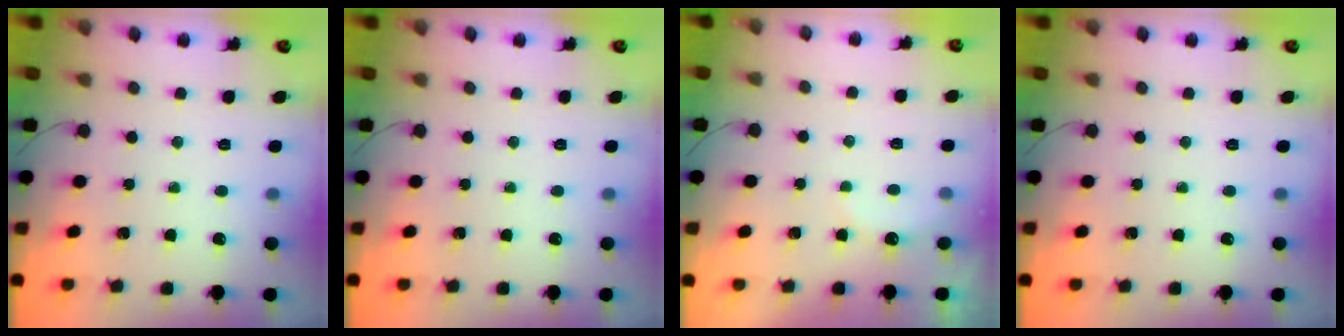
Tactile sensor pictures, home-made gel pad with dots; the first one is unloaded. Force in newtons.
{"total": 0.0}
{"total": 4.4, "press": 4.3, "slide": 1.0}
{"total": 0.0}